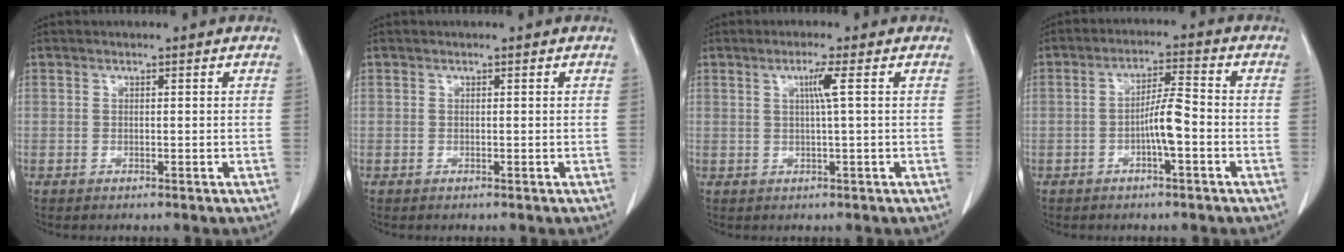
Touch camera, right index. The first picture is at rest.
{"total": 0.0}
{"total": 2.7, "force": [0.7, -0.7, 2.5], "torque": [-0.049, 0.000, 0.013]}
{"total": 5.2, "force": [-1.6, 0.4, 4.9], "torque": [-0.092, 0.010, -0.028]}